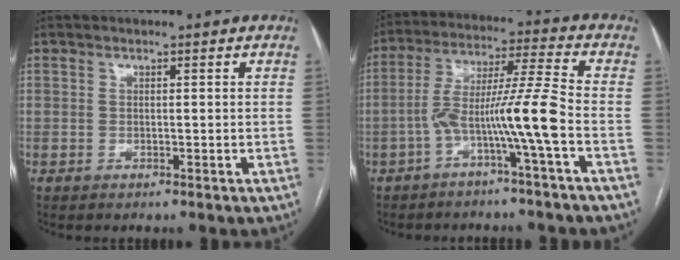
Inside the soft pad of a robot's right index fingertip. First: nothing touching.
{"total": 10.0, "force": [-3.7, -1.5, 9.2], "torque": [-0.173, 0.024, -0.067]}